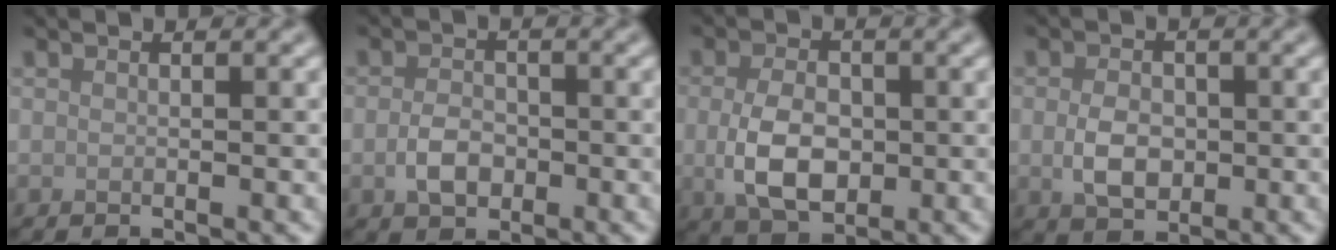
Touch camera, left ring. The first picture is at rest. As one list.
[{"total": 2.7, "force": [-0.7, 1.9, 1.8], "torque": [-0.035, 0.000, -0.019]}, {"total": 5.2, "force": [-0.4, 3.4, 3.9], "torque": [-0.082, -0.007, -0.007]}, {"total": 3.3, "force": [-0.3, 2.3, 2.3], "torque": [-0.047, -0.002, -0.008]}]